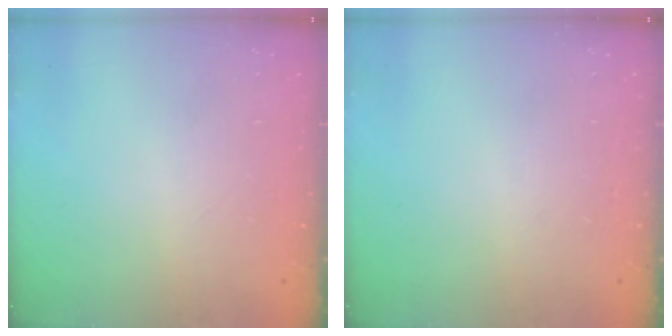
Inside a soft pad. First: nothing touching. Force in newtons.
{"total": 0.0}